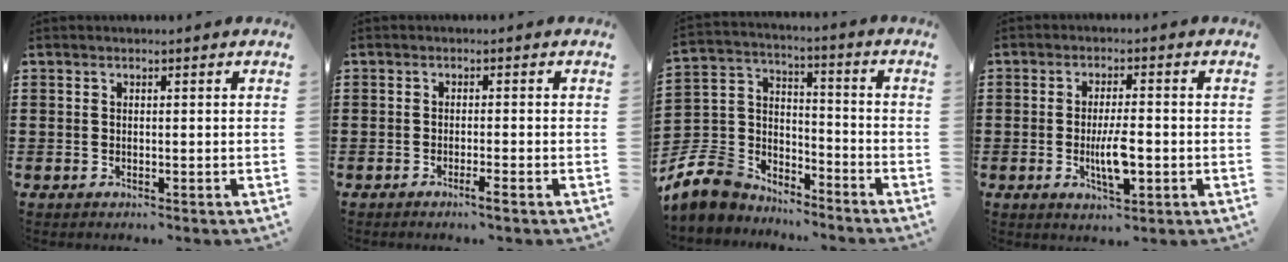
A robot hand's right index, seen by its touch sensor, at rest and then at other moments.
{"total": 1.7, "force": [-1.2, -0.1, 1.2], "torque": [-0.019, -0.004, -0.022]}
{"total": 7.7, "force": [-6.3, 4.4, 1.0], "torque": [-0.071, 0.003, -0.132]}
{"total": 5.7, "force": [-1.4, 1.7, 5.3], "torque": [-0.110, -0.005, -0.029]}